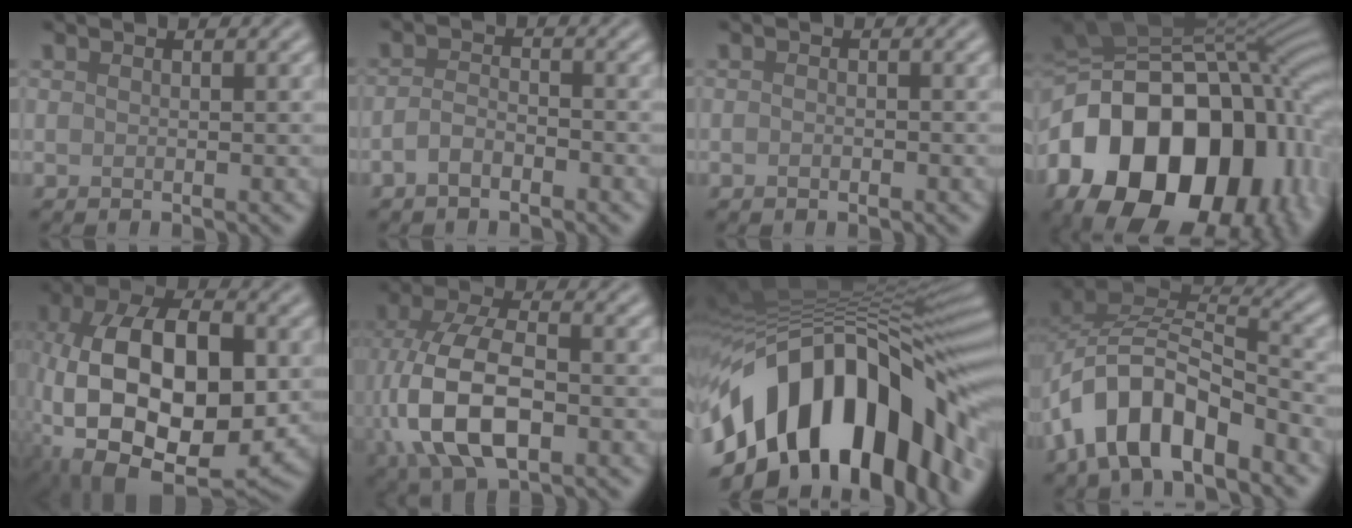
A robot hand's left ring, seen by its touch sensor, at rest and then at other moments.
{"total": 2.1, "force": [-1.2, 0.9, 1.3], "torque": [-0.028, 0.004, -0.028]}
{"total": 0.7, "force": [-0.3, 0.4, 0.5], "torque": [-0.007, -0.001, -0.006]}
{"total": 21.1, "force": [-5.4, 15.1, 13.7], "torque": [-0.260, 0.001, -0.094]}
{"total": 15.2, "force": [-2.2, 8.3, 12.6], "torque": [-0.225, -0.001, -0.045]}
{"total": 10.7, "force": [-2.1, 5.9, 8.7], "torque": [-0.194, -0.005, -0.044]}
{"total": 18.0, "force": [-6.1, 9.6, 13.9], "torque": [-0.220, 0.006, -0.107]}
{"total": 9.3, "force": [-4.9, 4.6, 6.4], "torque": [-0.107, 0.011, -0.098]}